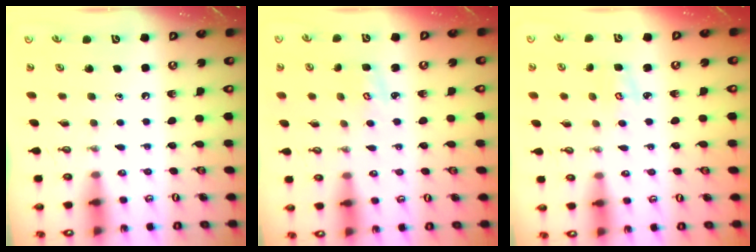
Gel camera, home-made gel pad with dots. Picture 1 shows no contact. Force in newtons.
{"total": 2.6, "press": 2.6, "slide": 0.3}
{"total": 2.3, "press": 2.2, "slide": 0.3}